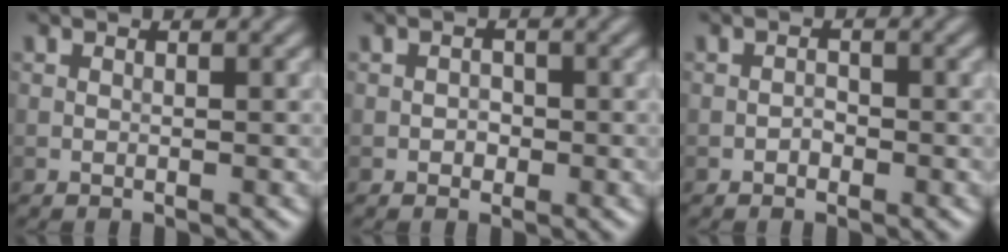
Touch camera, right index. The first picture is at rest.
{"total": 1.0, "force": [-0.3, 0.9, 0.4], "torque": [-0.002, -0.001, -0.008]}
{"total": 0.8, "force": [-0.4, 0.6, 0.4], "torque": [-0.004, 0.000, -0.009]}